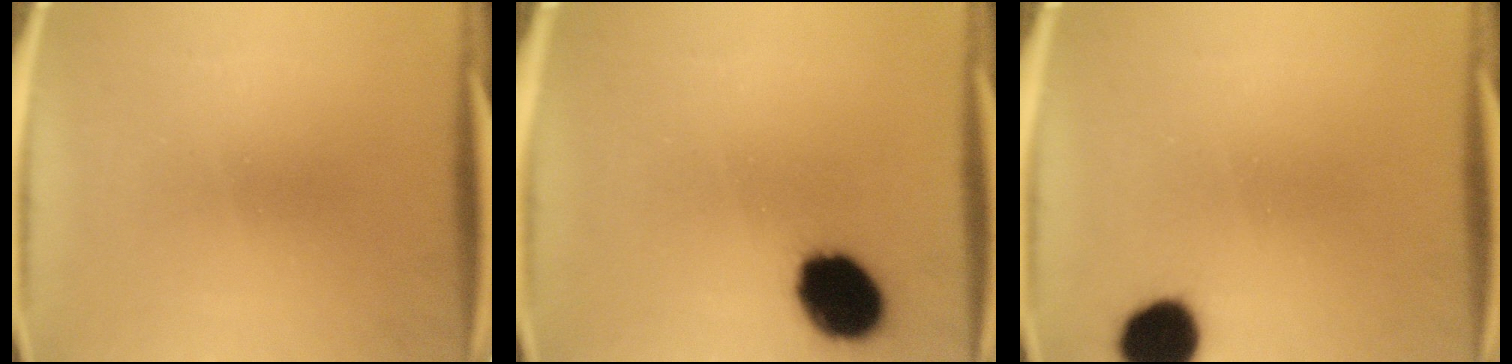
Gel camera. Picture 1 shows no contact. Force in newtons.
{"total": 13.4}
{"total": 9.1}